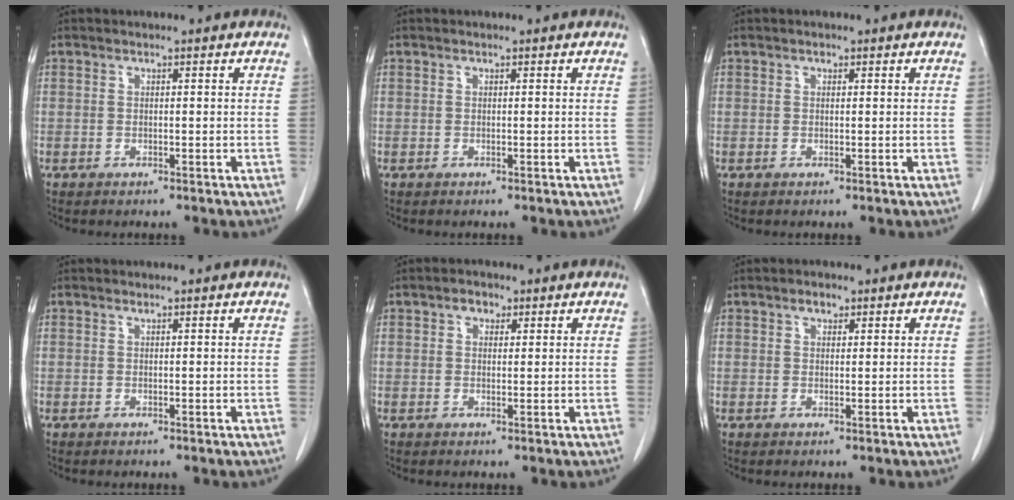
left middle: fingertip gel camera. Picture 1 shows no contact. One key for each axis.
{"total": 0.0}
{"total": 0.0}
{"total": 0.0}
{"total": 1.9, "fx": 1.1, "fy": 1.3, "fz": 0.9, "tx": -0.017, "ty": 0.006, "tz": 0.016}
{"total": 1.2, "fx": 0.8, "fy": 0.7, "fz": 0.5, "tx": -0.007, "ty": -0.001, "tz": 0.012}